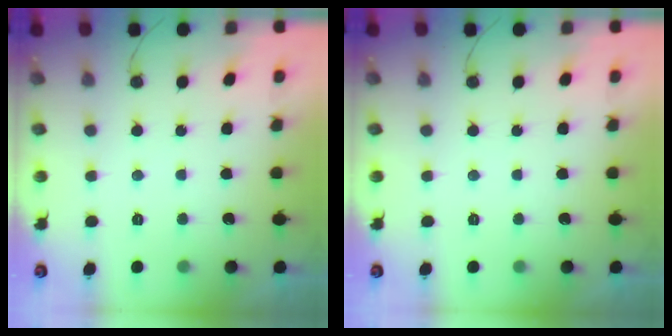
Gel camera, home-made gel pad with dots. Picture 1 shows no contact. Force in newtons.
{"total": 0.0}